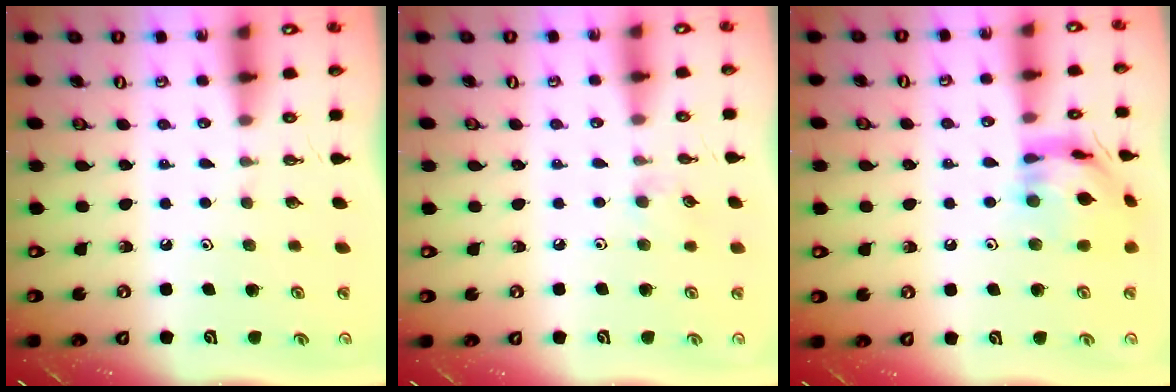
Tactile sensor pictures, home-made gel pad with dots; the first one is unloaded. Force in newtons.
{"total": 5.6, "press": 5.6, "slide": 0.6}
{"total": 14.1, "press": 14.0, "slide": 1.4}